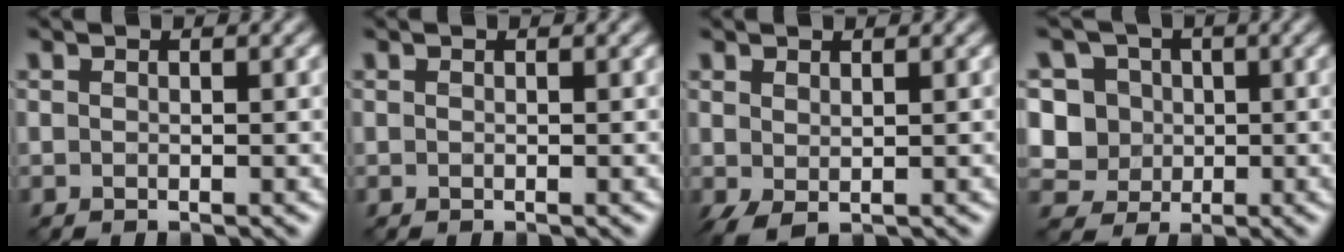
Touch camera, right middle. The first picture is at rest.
{"total": 0.5, "force": [-0.1, -0.5, -0.1], "torque": [0.002, 0.000, -0.003]}
{"total": 1.4, "force": [0.1, 0.2, 1.4], "torque": [-0.034, -0.002, 0.003]}
{"total": 5.7, "force": [1.1, 5.1, 2.3], "torque": [-0.033, 0.013, 0.006]}